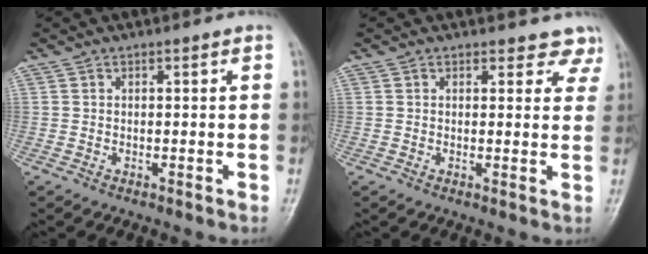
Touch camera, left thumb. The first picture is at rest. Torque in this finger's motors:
{"motor_torque": [0.03, 0.04, -0.38, -0.10, 0.03]}